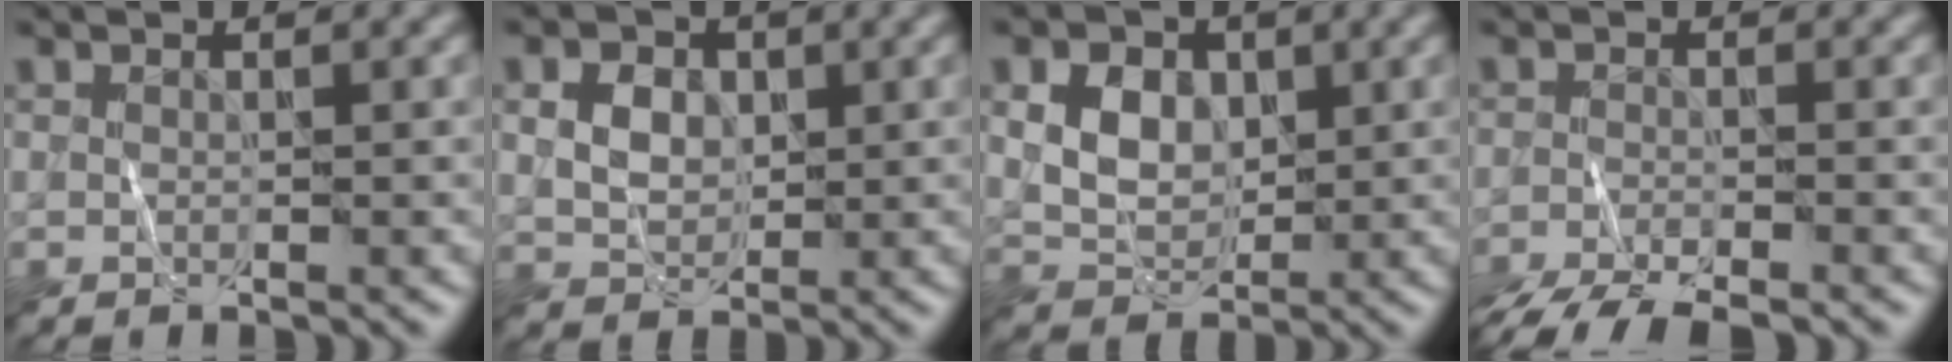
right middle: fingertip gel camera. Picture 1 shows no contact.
{"total": 2.8, "force": [0.8, 2.2, 1.5], "torque": [-0.028, 0.000, 0.012]}
{"total": 4.8, "force": [1.6, 3.7, 2.7], "torque": [-0.059, -0.002, 0.025]}
{"total": 5.7, "force": [-4.8, 1.2, 2.9], "torque": [-0.050, -0.023, -0.087]}